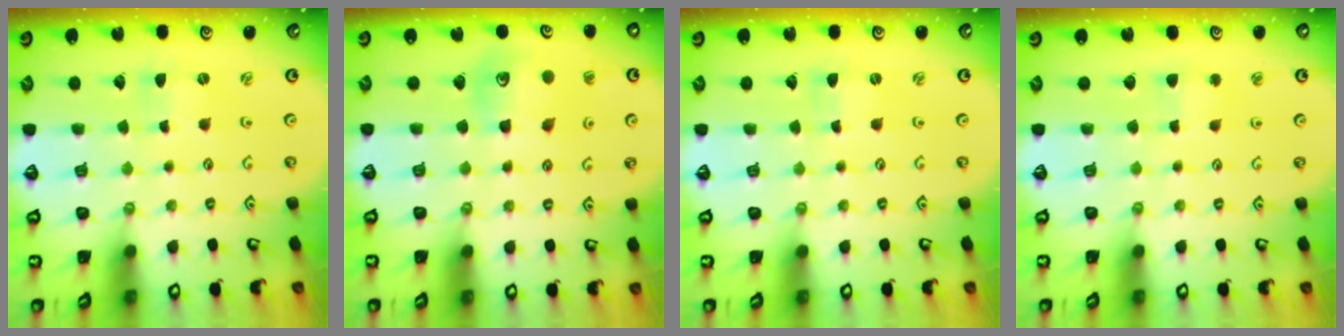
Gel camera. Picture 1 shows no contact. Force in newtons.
{"total": 11.5, "press": 11.5, "slide": 0.8}
{"total": 0.0}
{"total": 2.5, "press": 2.5, "slide": 0.3}